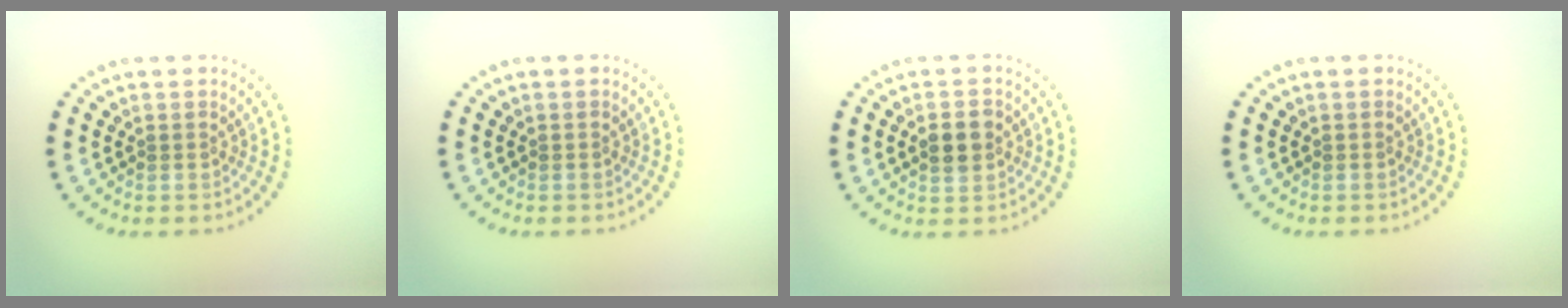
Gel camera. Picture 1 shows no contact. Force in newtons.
{"total": 0.0}
{"total": 3.0, "press": 3.0, "slide": 0.1}
{"total": 0.0}